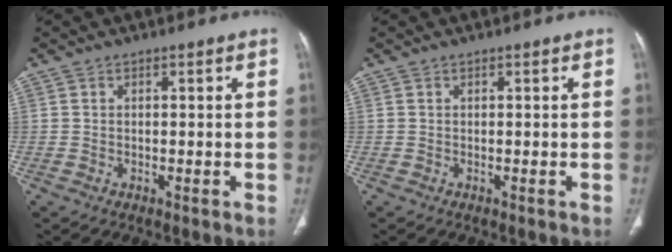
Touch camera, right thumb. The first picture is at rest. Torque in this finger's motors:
{"motor_torque": [0.00, 0.00, -0.05, -0.03, 0.00]}